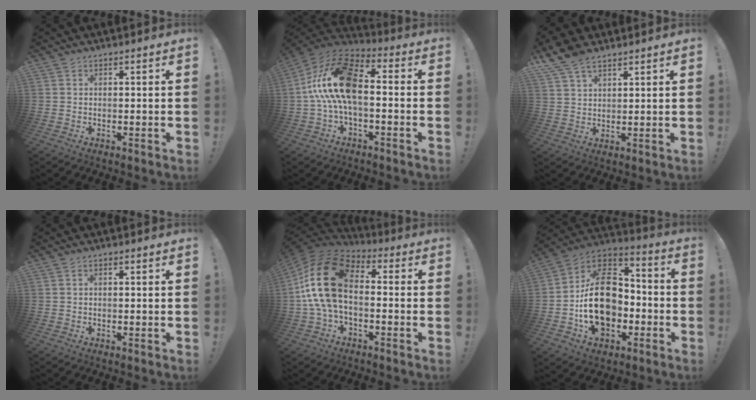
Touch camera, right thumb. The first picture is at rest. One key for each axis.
{"total": 17.8, "fx": 0.5, "fy": 8.8, "fz": 15.5, "tx": -0.297, "ty": 0.017, "tz": 0.012}
{"total": 8.1, "fx": 5.7, "fy": 3.9, "fz": 4.2, "tx": -0.074, "ty": -0.022, "tz": 0.112}
{"total": 0.7, "fx": -0.2, "fy": 0.4, "fz": 0.6, "tx": -0.018, "ty": 0.005, "tz": -0.002}
{"total": 18.1, "fx": 1.4, "fy": 10.5, "fz": 14.7, "tx": -0.289, "ty": 0.015, "tz": 0.031}
{"total": 22.5, "fx": -3.3, "fy": 16.3, "fz": 15.1, "tx": -0.251, "ty": 0.028, "tz": -0.041}